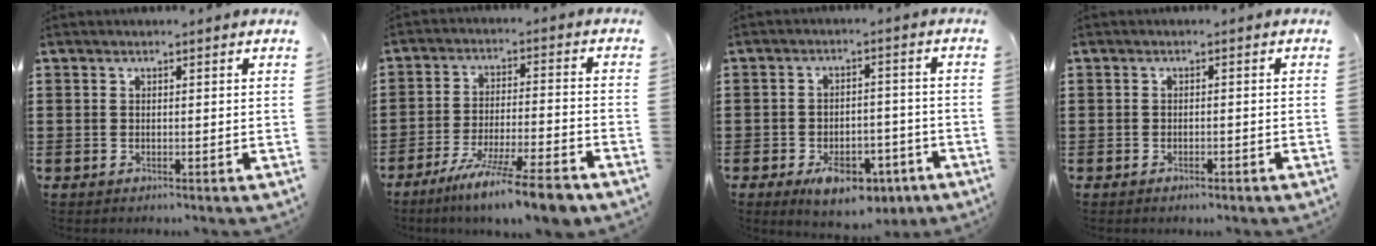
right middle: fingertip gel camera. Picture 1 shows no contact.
{"total": 10.3, "force": [-8.5, 0.0, 5.8], "torque": [-0.102, 0.000, -0.160]}
{"total": 7.0, "force": [-4.5, 3.1, 4.3], "torque": [-0.069, 0.017, -0.076]}
{"total": 0.9, "force": [-0.7, 0.3, 0.4], "torque": [-0.011, -0.004, -0.013]}